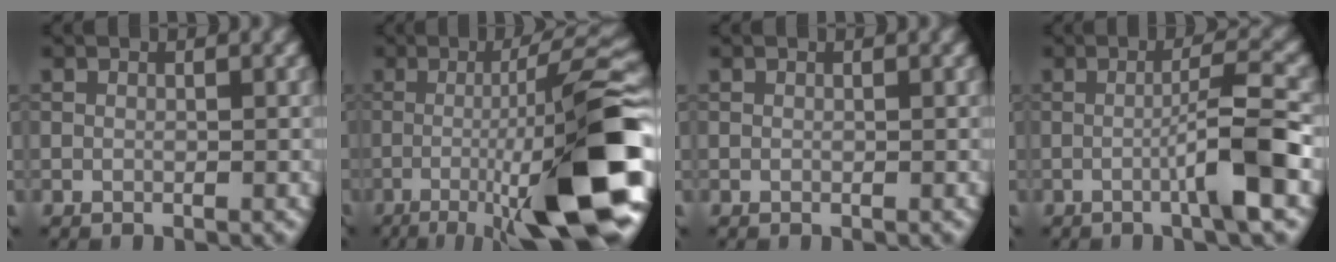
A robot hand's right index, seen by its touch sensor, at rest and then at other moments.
{"total": 14.6, "force": [-4.2, 2.3, 13.8], "torque": [-0.187, 0.016, -0.067]}
{"total": 0.0}
{"total": 4.9, "force": [-1.2, 0.3, 4.7], "torque": [-0.069, 0.013, -0.035]}